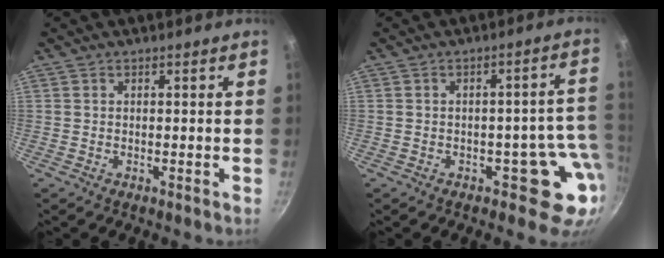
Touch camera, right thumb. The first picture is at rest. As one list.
[{"total": 8.6, "force": [-2.6, 5.7, 6.0], "torque": [0.006, 0.031, -0.027]}]